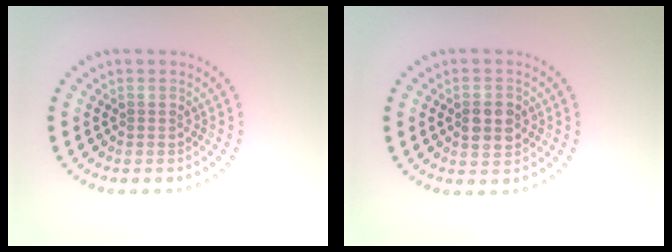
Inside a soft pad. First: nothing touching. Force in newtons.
{"total": 2.6, "press": 2.6, "slide": 0.0}